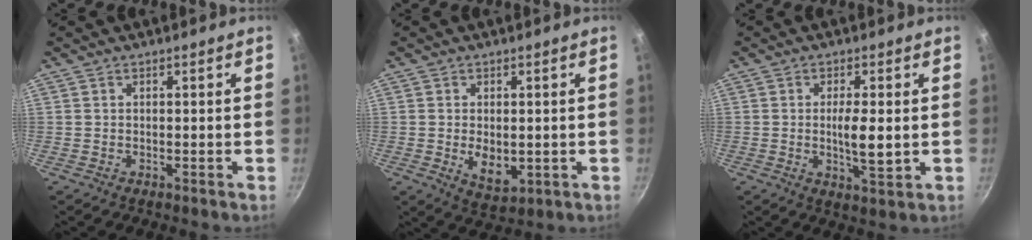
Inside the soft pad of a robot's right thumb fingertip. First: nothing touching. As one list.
[{"total": 6.0, "force": [-0.4, 3.8, 4.7], "torque": [-0.066, -0.013, 0.006]}, {"total": 5.9, "force": [0.0, 1.6, 5.7], "torque": [-0.103, -0.007, 0.002]}]